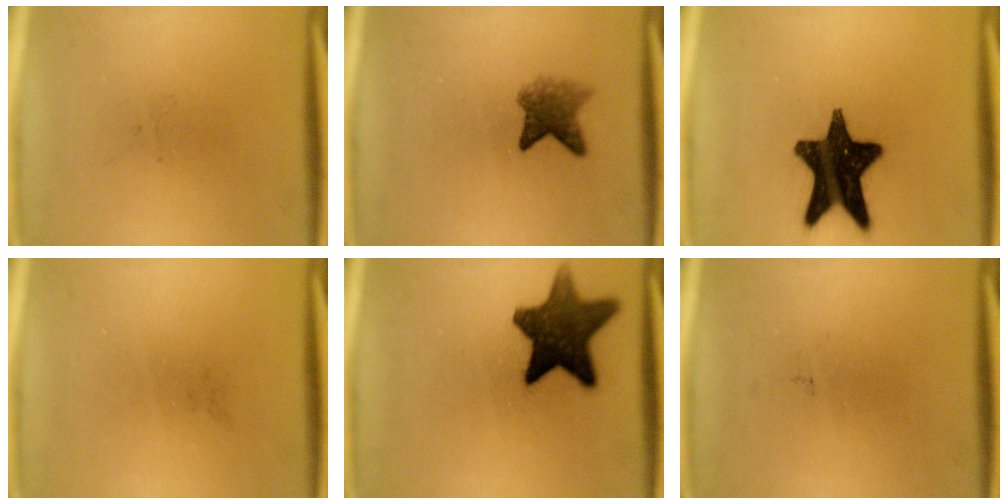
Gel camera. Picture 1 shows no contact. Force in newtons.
{"total": 4.1}
{"total": 17.4}
{"total": 0.0}
{"total": 13.4}
{"total": 0.0}